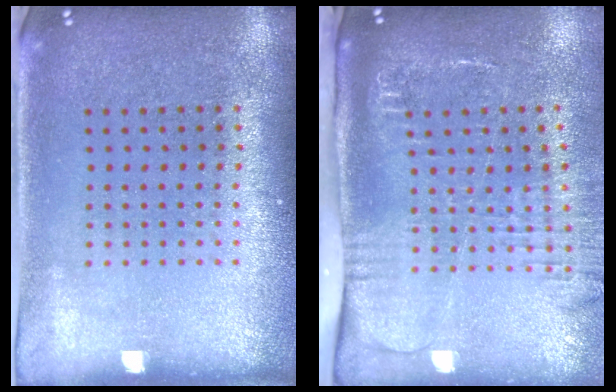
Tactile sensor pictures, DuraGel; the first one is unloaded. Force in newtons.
{"total": 2.8, "press": 2.1, "slide": 1.8}